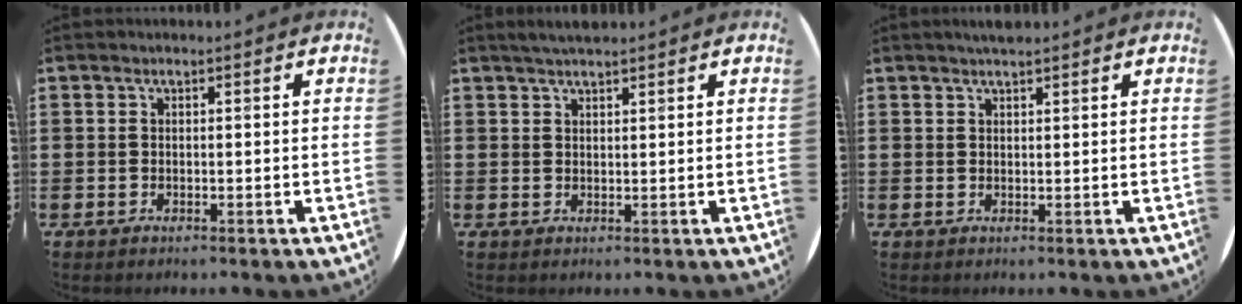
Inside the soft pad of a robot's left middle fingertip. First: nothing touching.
{"total": 1.9, "force": [1.7, 0.2, 0.7], "torque": [-0.017, 0.003, 0.033]}
{"total": 1.4, "force": [1.3, 0.1, 0.5], "torque": [-0.010, 0.001, 0.024]}